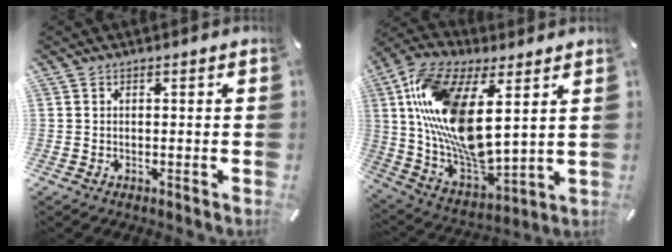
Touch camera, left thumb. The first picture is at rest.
{"total": 19.9, "force": [6.5, 9.4, 16.2], "torque": [-0.365, -0.032, 0.114]}